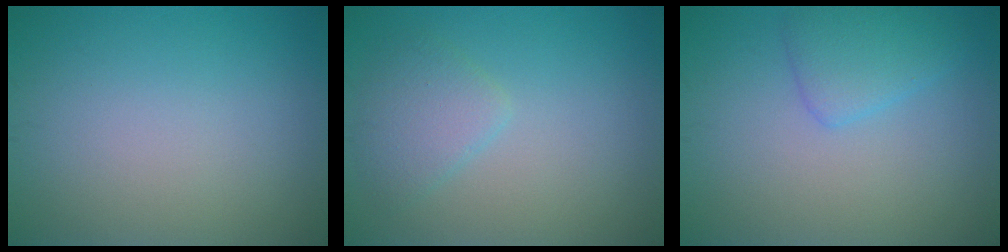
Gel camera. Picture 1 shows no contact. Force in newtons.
{"total": 2.5, "press": 2.5, "slide": 0.2}
{"total": 2.6, "press": 2.6, "slide": 0.1}